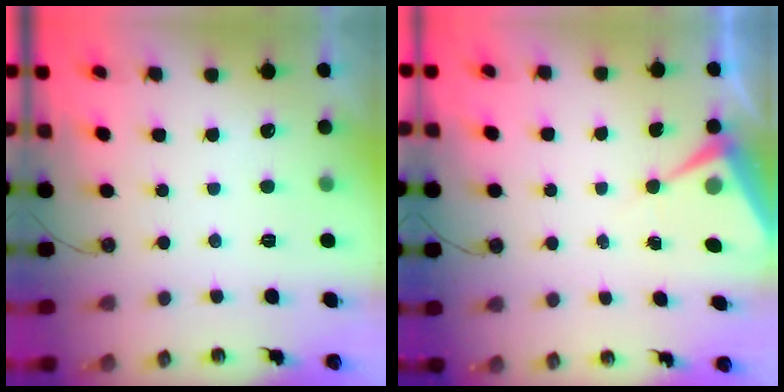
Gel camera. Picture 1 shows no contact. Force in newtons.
{"total": 6.6, "press": 6.6, "slide": 0.4}